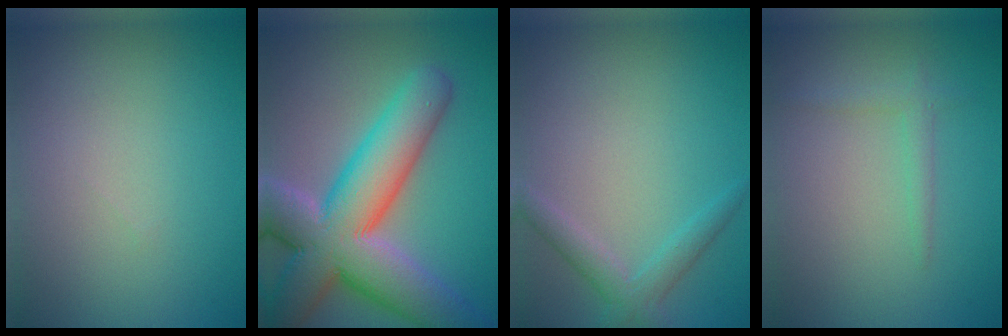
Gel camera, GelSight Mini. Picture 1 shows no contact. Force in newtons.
{"total": 12.8, "press": 12.8, "slide": 1.0}
{"total": 2.3, "press": 2.3, "slide": 0.2}
{"total": 1.3, "press": 1.3, "slide": 0.1}